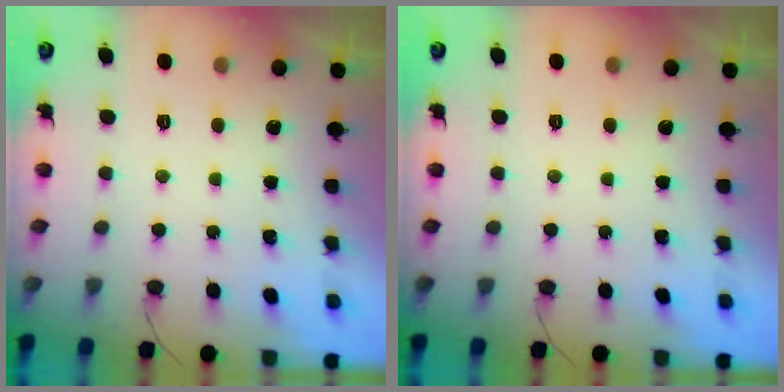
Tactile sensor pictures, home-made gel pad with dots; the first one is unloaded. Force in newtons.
{"total": 0.0}